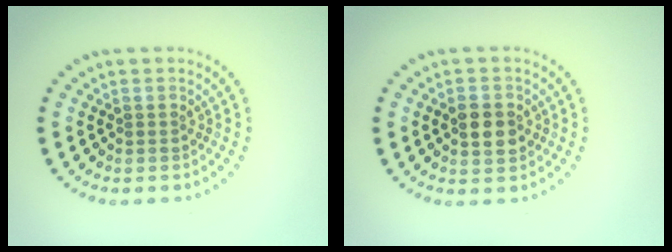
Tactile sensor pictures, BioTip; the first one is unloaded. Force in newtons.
{"total": 2.8, "press": 2.8, "slide": 0.1}